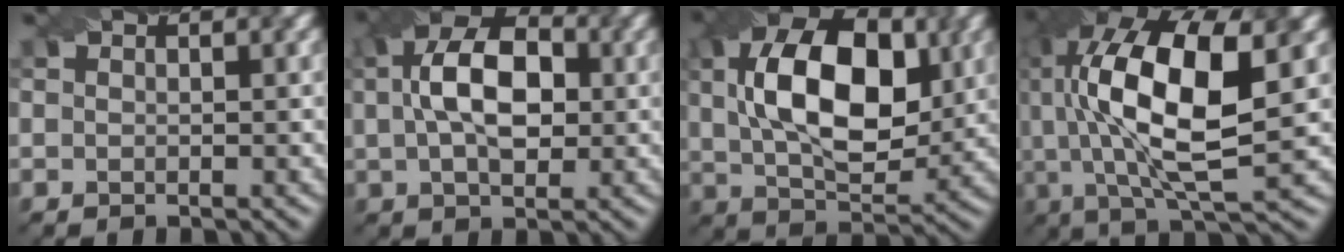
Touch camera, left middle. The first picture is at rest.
{"total": 8.4, "force": [1.2, 4.9, 6.7], "torque": [-0.118, 0.019, 0.014]}
{"total": 12.0, "force": [2.1, 6.7, 9.7], "torque": [-0.165, 0.013, 0.033]}
{"total": 14.4, "force": [2.4, 5.4, 13.1], "torque": [-0.256, 0.009, 0.046]}